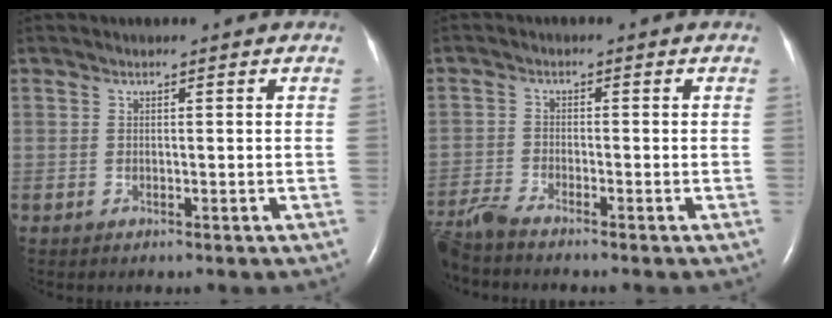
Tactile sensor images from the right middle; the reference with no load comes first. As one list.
[{"total": 4.9, "force": [-4.6, -0.7, 1.6], "torque": [-0.037, -0.019, -0.091]}]